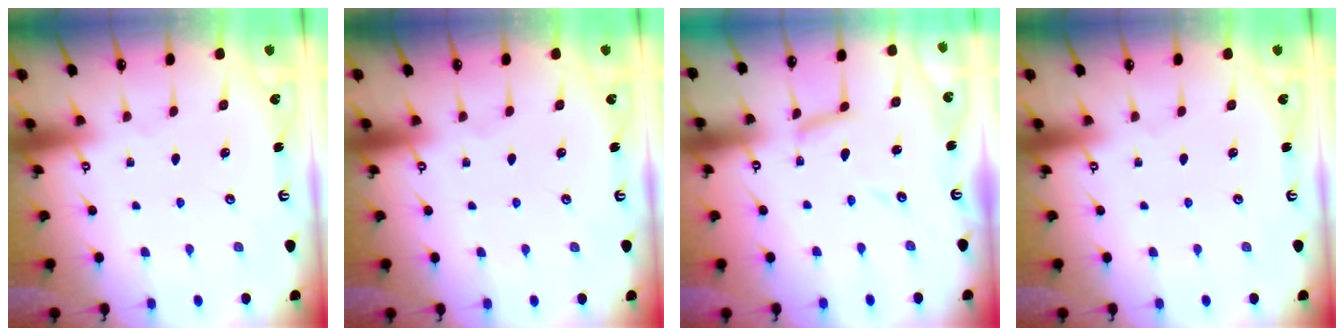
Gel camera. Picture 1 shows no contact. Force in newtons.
{"total": 0.0}
{"total": 7.0, "press": 7.0, "slide": 0.1}
{"total": 0.0}